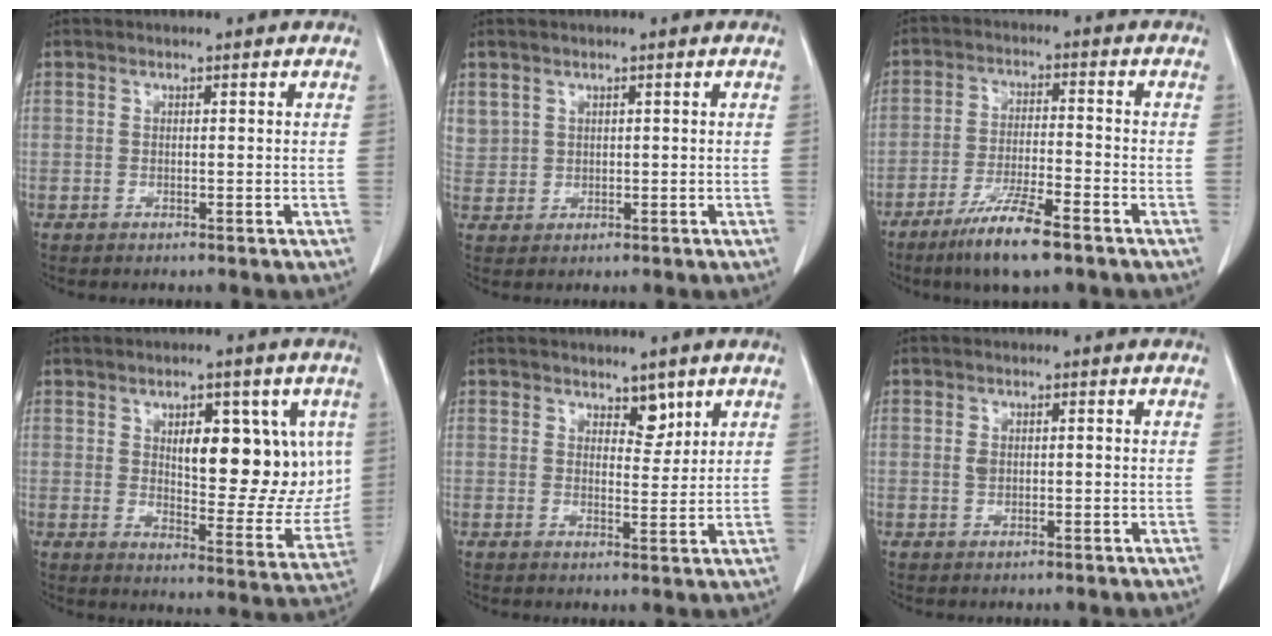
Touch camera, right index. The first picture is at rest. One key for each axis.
{"total": 3.4, "fx": 1.7, "fy": 2.8, "fz": 0.5, "tx": -0.006, "ty": 0.006, "tz": 0.042}
{"total": 10.3, "fx": -6.9, "fy": 1.0, "fz": 7.5, "tx": -0.144, "ty": -0.024, "tz": -0.124}
{"total": 14.6, "fx": 3.5, "fy": 5.9, "fz": 12.8, "tx": -0.164, "ty": 0.001, "tz": 0.059}
{"total": 3.0, "fx": 2.2, "fy": 1.5, "fz": 1.5, "tx": -0.015, "ty": -0.007, "tz": 0.036}
{"total": 1.4, "fx": 0.0, "fy": 0.9, "fz": 1.1, "tx": -0.023, "ty": 0.006, "tz": 0.003}